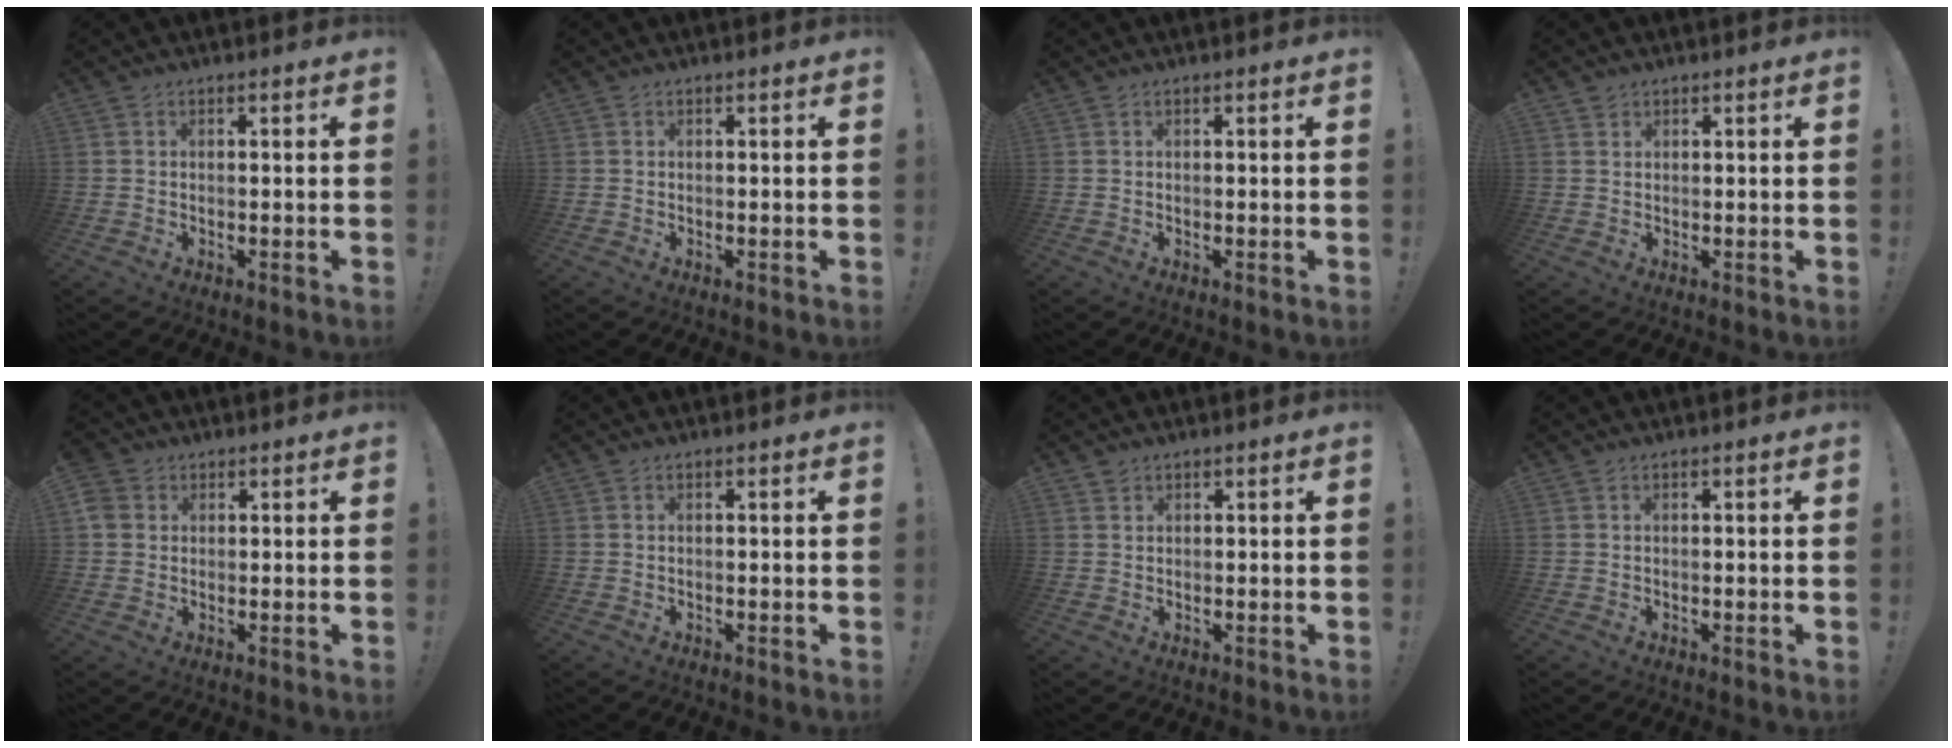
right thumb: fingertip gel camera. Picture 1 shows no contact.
{"total": 0.0}
{"total": 0.0}
{"total": 1.4, "force": [1.1, 0.7, 0.0], "torque": [0.006, -0.008, 0.020]}
{"total": 3.7, "force": [1.5, 3.1, 1.3], "torque": [-0.023, 0.002, 0.031]}
{"total": 0.0}
{"total": 1.4, "force": [1.2, 0.8, 0.2], "torque": [0.012, -0.011, 0.018]}
{"total": 0.0}